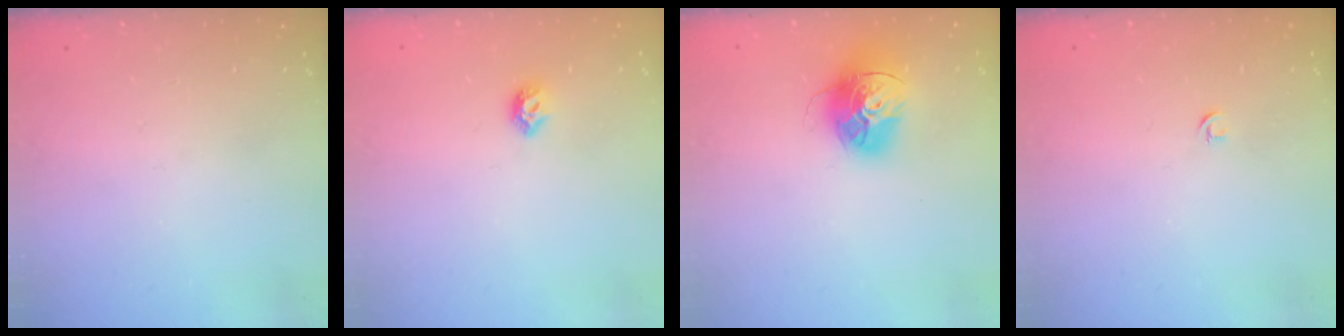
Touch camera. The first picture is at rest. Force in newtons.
{"total": 5.5, "press": 5.4, "slide": 1.2}
{"total": 14.9, "press": 14.9, "slide": 1.6}
{"total": 2.7, "press": 2.6, "slide": 0.6}